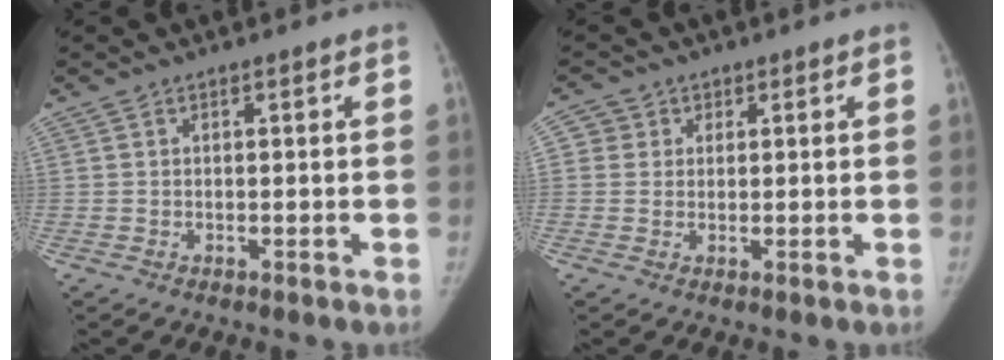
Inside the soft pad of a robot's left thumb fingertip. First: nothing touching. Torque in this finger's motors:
{"motor_torque": [-0.20, 0.74, -0.16, 0.08, 0.00]}